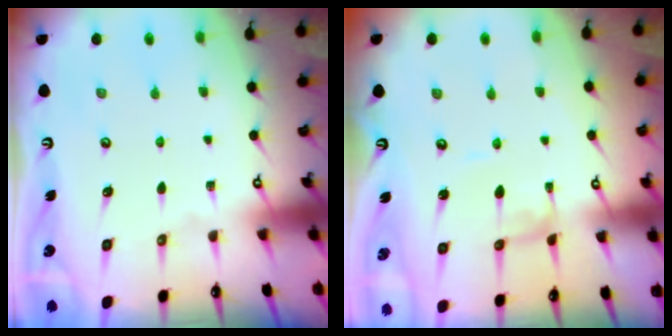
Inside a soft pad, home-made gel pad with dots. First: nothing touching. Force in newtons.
{"total": 2.2, "press": 2.2, "slide": 0.1}